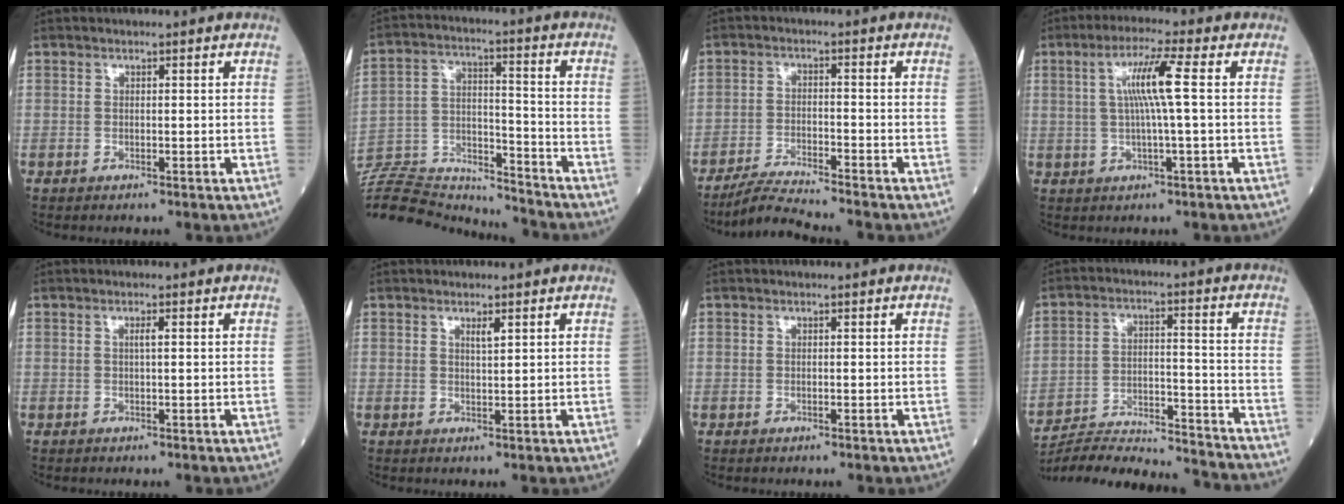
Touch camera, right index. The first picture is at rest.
{"total": 21.0, "force": [-20.2, 3.6, 4.5], "torque": [-0.131, 0.012, -0.329]}
{"total": 6.1, "force": [-5.7, -0.8, 1.8], "torque": [-0.033, -0.020, -0.108]}
{"total": 6.7, "force": [1.0, -0.9, 6.6], "torque": [-0.124, 0.007, 0.020]}
{"total": 1.0, "force": [0.2, 0.0, 0.9], "torque": [-0.019, 0.001, 0.003]}
{"total": 1.5, "force": [0.9, 0.2, 1.2], "torque": [-0.022, -0.004, 0.016]}
{"total": 0.0}
{"total": 22.1, "force": [-21.1, 1.1, 6.6], "torque": [-0.113, -0.014, -0.310]}